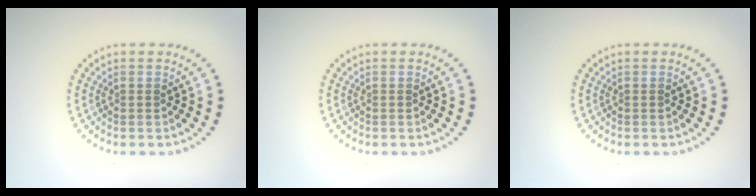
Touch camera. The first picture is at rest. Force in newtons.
{"total": 0.0}
{"total": 0.0}